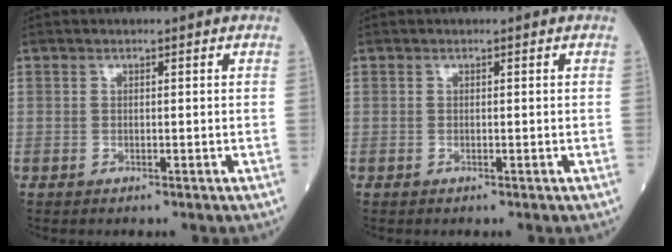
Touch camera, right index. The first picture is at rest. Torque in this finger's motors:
{"motor_torque": [0.02, -0.01, 0.00, 0.00]}